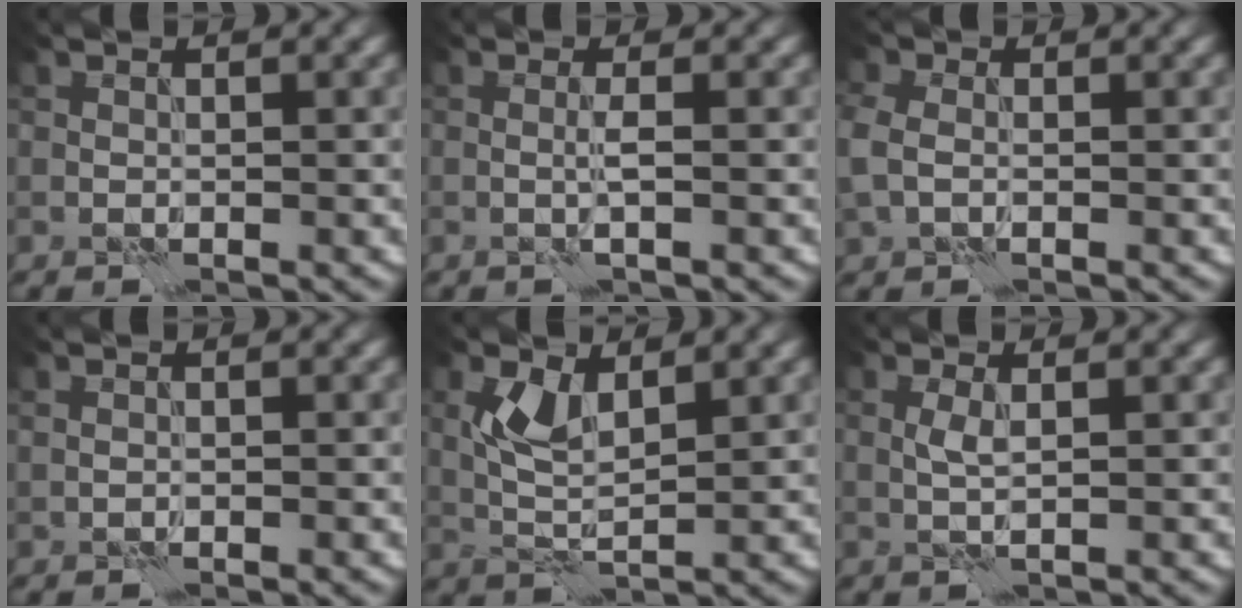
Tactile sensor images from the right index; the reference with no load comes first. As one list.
[{"total": 1.0, "force": [0.0, 0.0, 1.0], "torque": [-0.022, 0.003, -0.002]}, {"total": 2.7, "force": [-0.1, 2.2, 1.6], "torque": [-0.048, 0.005, -0.006]}, {"total": 0.0}, {"total": 3.7, "force": [1.5, 1.6, 2.9], "torque": [-0.066, 0.001, 0.032]}, {"total": 1.2, "force": [0.2, 0.2, 1.2], "torque": [-0.031, 0.004, 0.005]}]